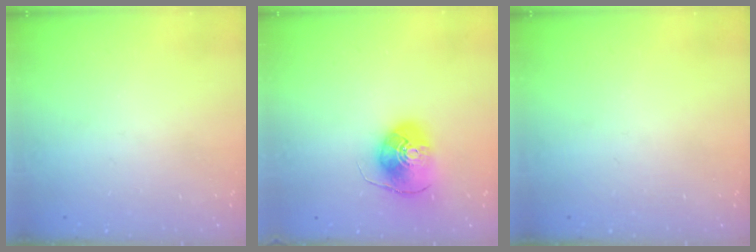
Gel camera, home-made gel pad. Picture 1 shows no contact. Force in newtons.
{"total": 10.0, "press": 9.9, "slide": 1.4}
{"total": 0.0}